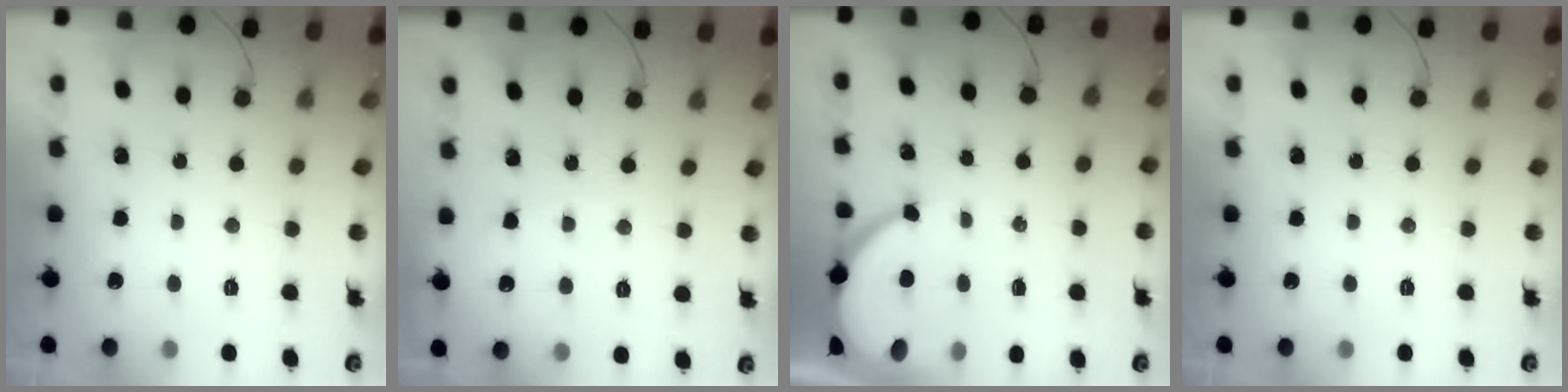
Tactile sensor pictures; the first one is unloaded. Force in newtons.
{"total": 2.5, "press": 2.5, "slide": 0.3}
{"total": 6.6, "press": 6.5, "slide": 0.8}
{"total": 0.0}